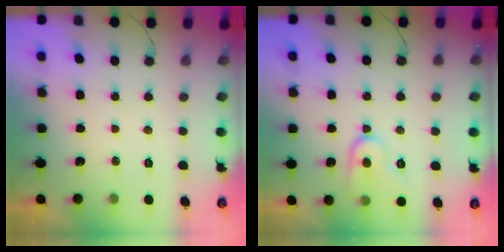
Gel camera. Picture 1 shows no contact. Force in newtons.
{"total": 11.7, "press": 11.7, "slide": 1.0}